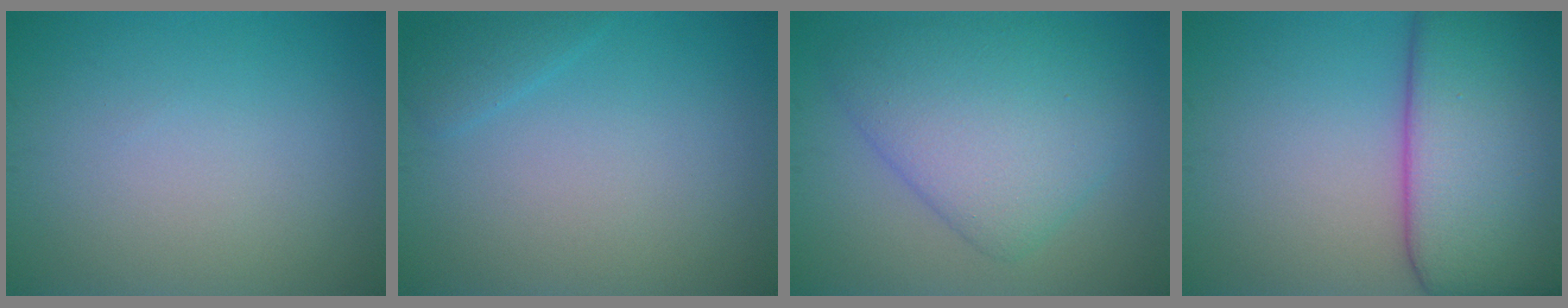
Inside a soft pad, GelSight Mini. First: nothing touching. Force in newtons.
{"total": 1.3, "press": 1.3, "slide": 0.1}
{"total": 7.5, "press": 7.5, "slide": 0.1}
{"total": 14.0, "press": 14.0, "slide": 0.8}